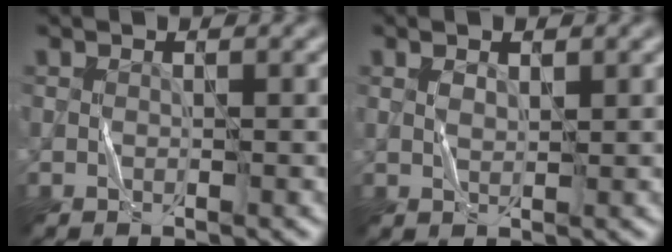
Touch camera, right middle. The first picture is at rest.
{"total": 1.1, "force": [0.8, 0.4, 0.6], "torque": [-0.013, 0.002, 0.017]}